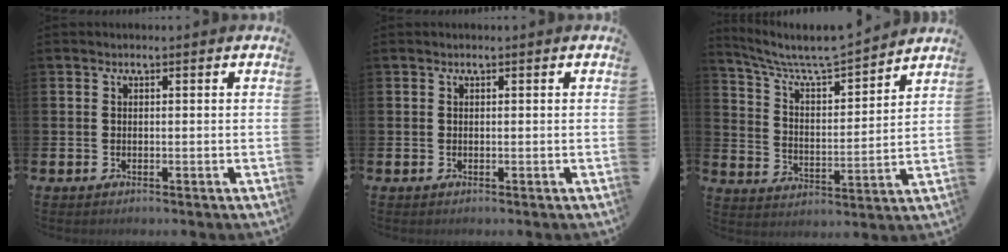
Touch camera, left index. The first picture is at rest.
{"total": 0.0}
{"total": 7.9, "force": [7.3, 1.3, 2.6], "torque": [-0.089, -0.053, 0.126]}